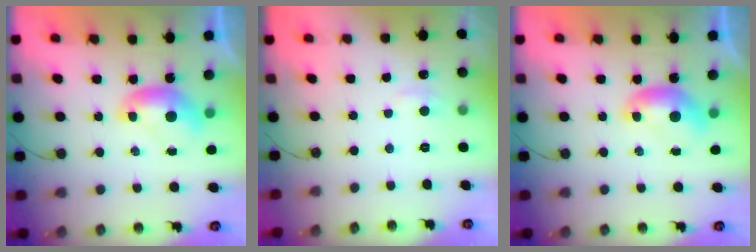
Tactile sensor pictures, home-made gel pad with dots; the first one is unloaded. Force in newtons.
{"total": 2.1, "press": 2.0, "slide": 0.6}
{"total": 0.0}